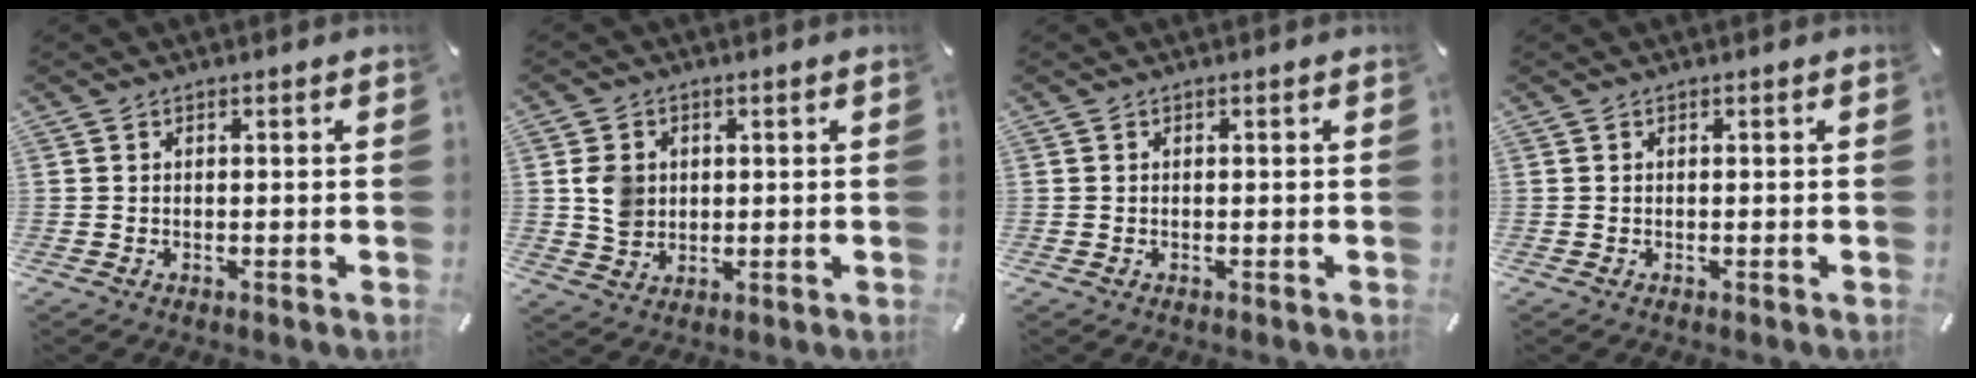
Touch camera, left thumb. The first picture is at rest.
{"total": 6.2, "force": [1.1, 5.6, 2.6], "torque": [-0.047, 0.006, 0.020]}
{"total": 0.0}
{"total": 0.0}